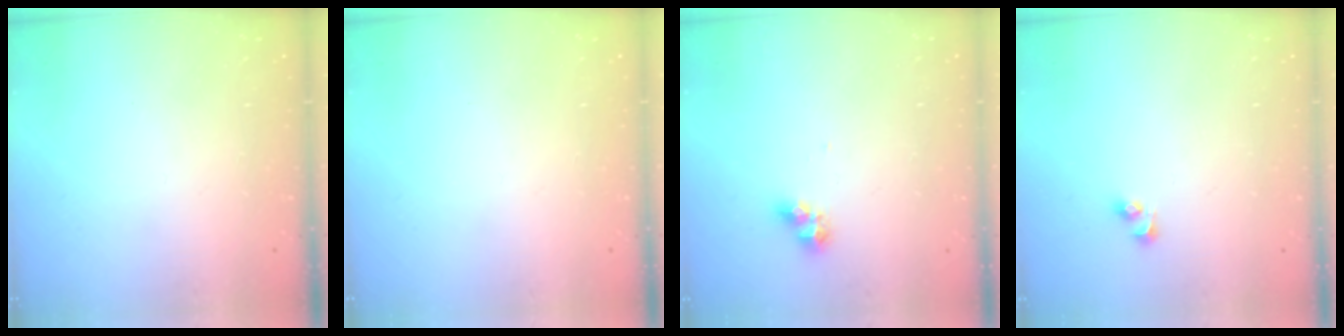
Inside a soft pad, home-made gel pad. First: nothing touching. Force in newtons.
{"total": 0.0}
{"total": 6.4, "press": 6.3, "slide": 0.5}
{"total": 2.7, "press": 2.5, "slide": 1.2}